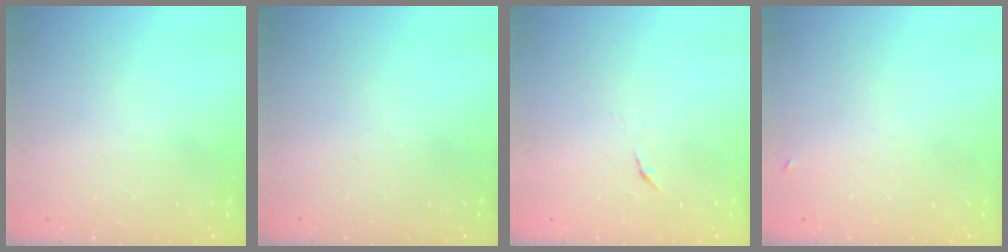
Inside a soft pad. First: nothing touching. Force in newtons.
{"total": 0.0}
{"total": 3.9, "press": 3.9, "slide": 0.4}
{"total": 3.9, "press": 3.9, "slide": 0.5}